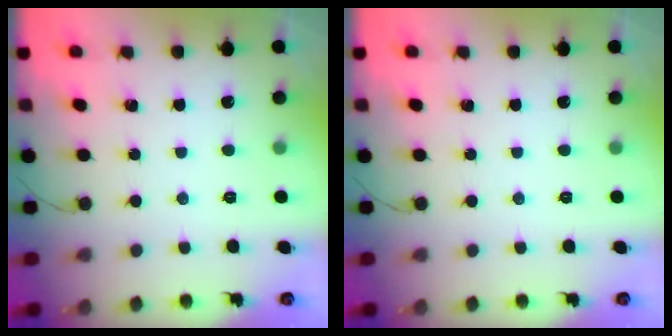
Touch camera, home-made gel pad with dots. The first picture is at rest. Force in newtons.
{"total": 0.0}